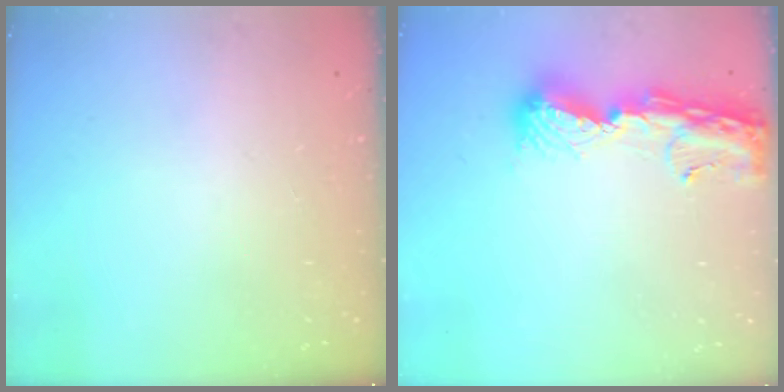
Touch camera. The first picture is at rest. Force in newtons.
{"total": 12.9, "press": 12.9, "slide": 1.3}